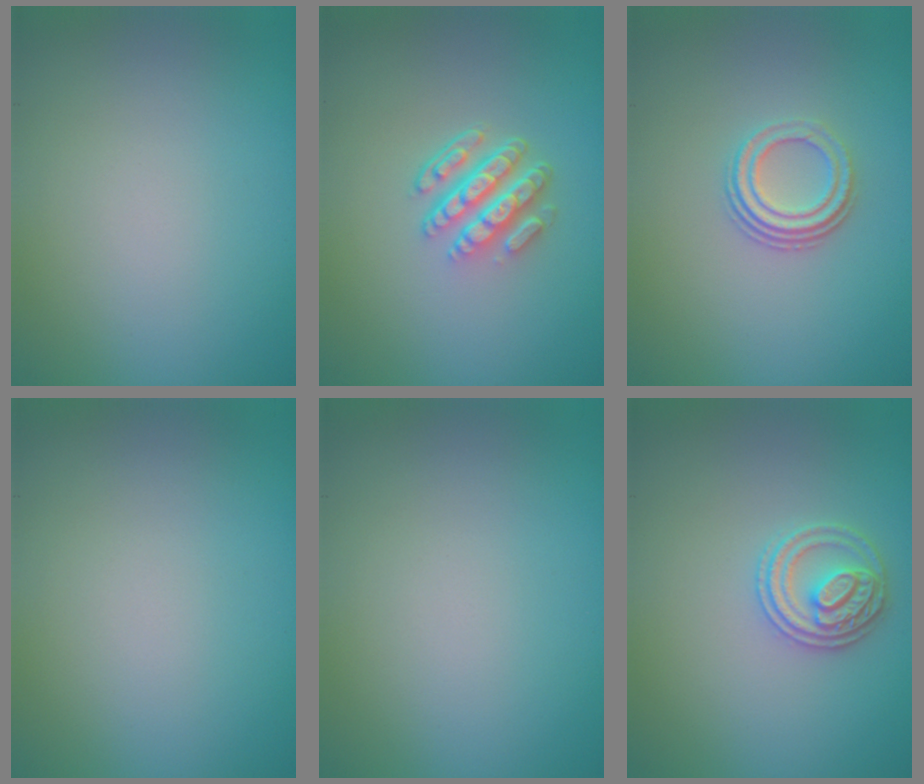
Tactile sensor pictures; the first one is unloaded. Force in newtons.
{"total": 4.6, "press": 3.2, "slide": 3.3}
{"total": 3.0, "press": 2.2, "slide": 2.0}
{"total": 0.0}
{"total": 0.0}
{"total": 2.7, "press": 2.7, "slide": 0.6}